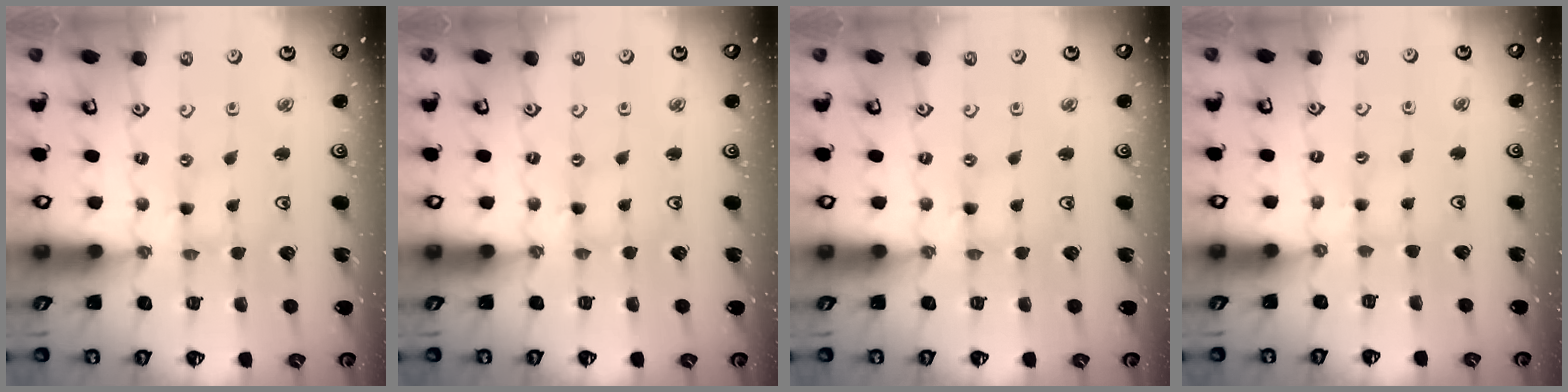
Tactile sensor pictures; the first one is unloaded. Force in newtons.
{"total": 0.0}
{"total": 0.0}
{"total": 2.0, "press": 2.0, "slide": 0.2}